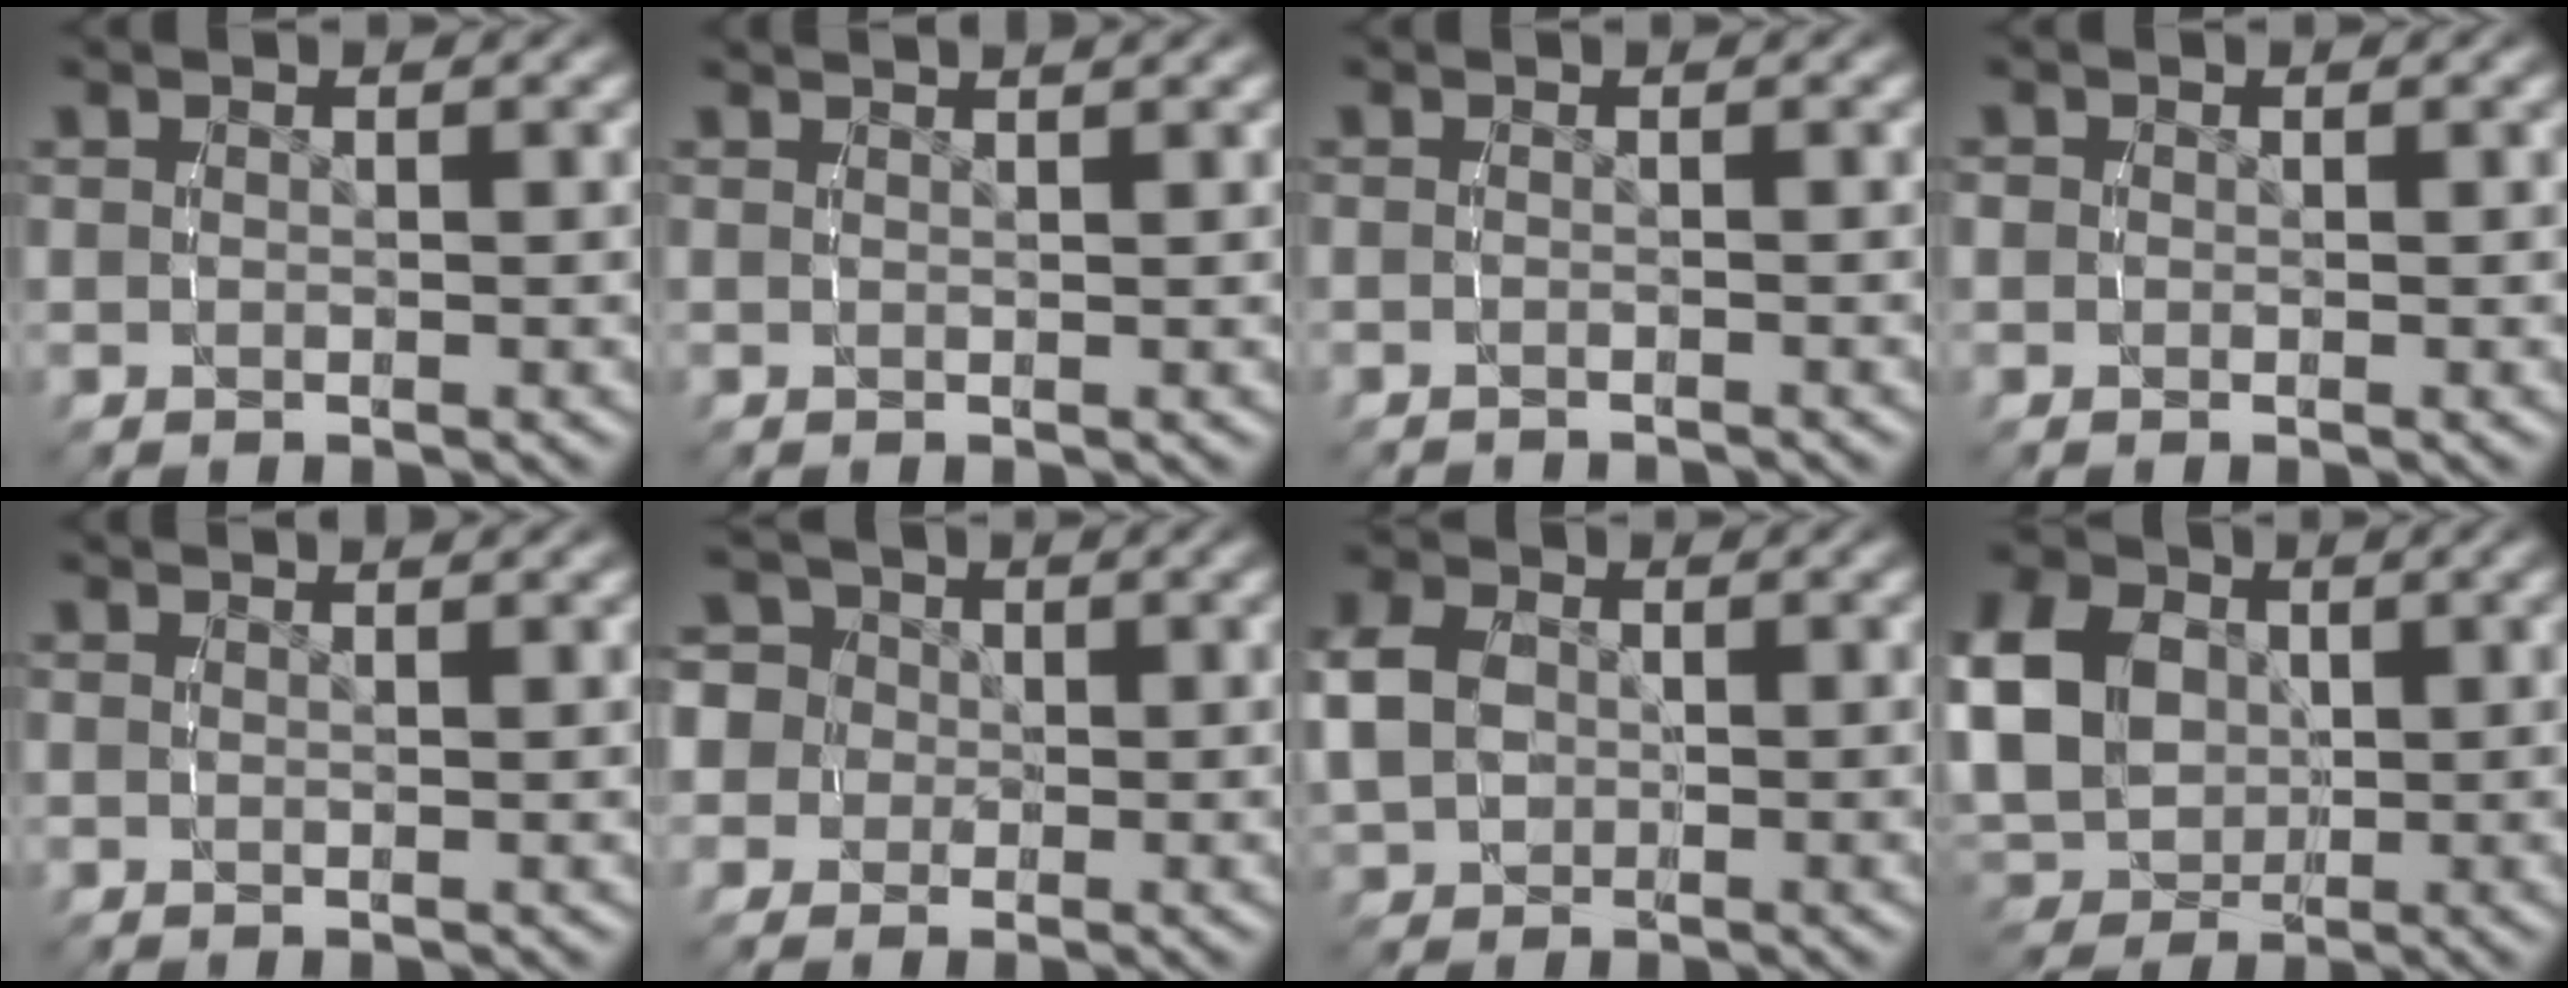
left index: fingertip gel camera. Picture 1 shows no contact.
{"total": 1.5, "force": [1.4, -0.3, 0.5], "torque": [-0.003, 0.004, 0.020]}
{"total": 1.5, "force": [-1.4, -0.3, -0.3], "torque": [0.003, -0.002, -0.028]}
{"total": 0.6, "force": [-0.1, 0.6, 0.0], "torque": [-0.008, -0.003, -0.001]}
{"total": 1.2, "force": [1.1, -0.3, 0.2], "torque": [0.002, 0.003, 0.017]}
{"total": 9.5, "force": [0.1, 8.8, 3.6], "torque": [-0.103, -0.027, -0.009]}
{"total": 4.6, "force": [-0.5, 3.9, 2.4], "torque": [-0.069, -0.019, -0.004]}
{"total": 9.6, "force": [-0.1, 8.1, 5.2], "torque": [-0.128, -0.031, 0.001]}